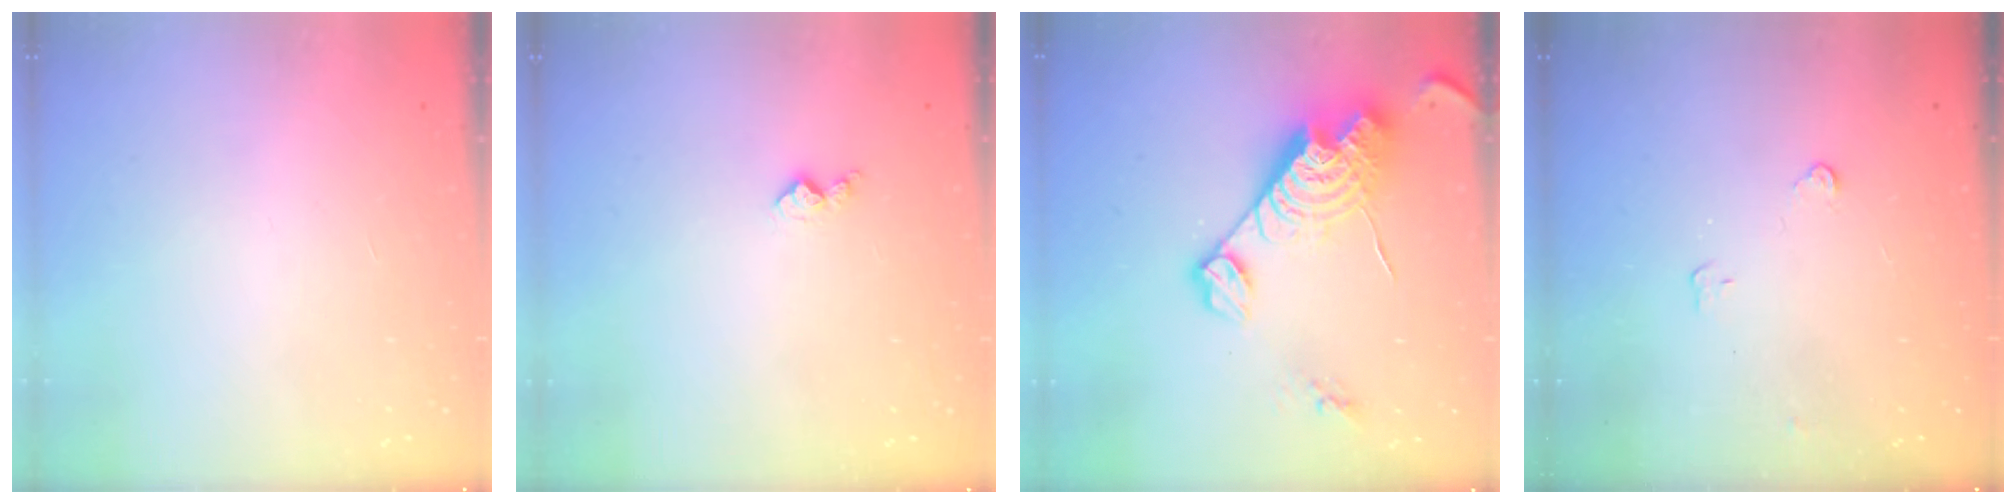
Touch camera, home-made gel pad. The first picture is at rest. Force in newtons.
{"total": 5.5, "press": 5.4, "slide": 0.6}
{"total": 16.7, "press": 16.7, "slide": 1.3}
{"total": 3.3, "press": 3.3, "slide": 0.4}